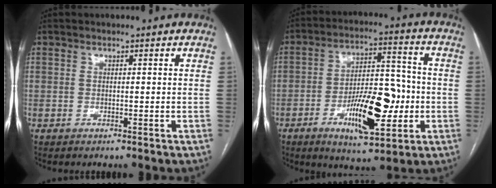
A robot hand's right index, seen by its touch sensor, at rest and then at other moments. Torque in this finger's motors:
{"motor_torque": [1.30, -0.84, 0.39, 0.13]}